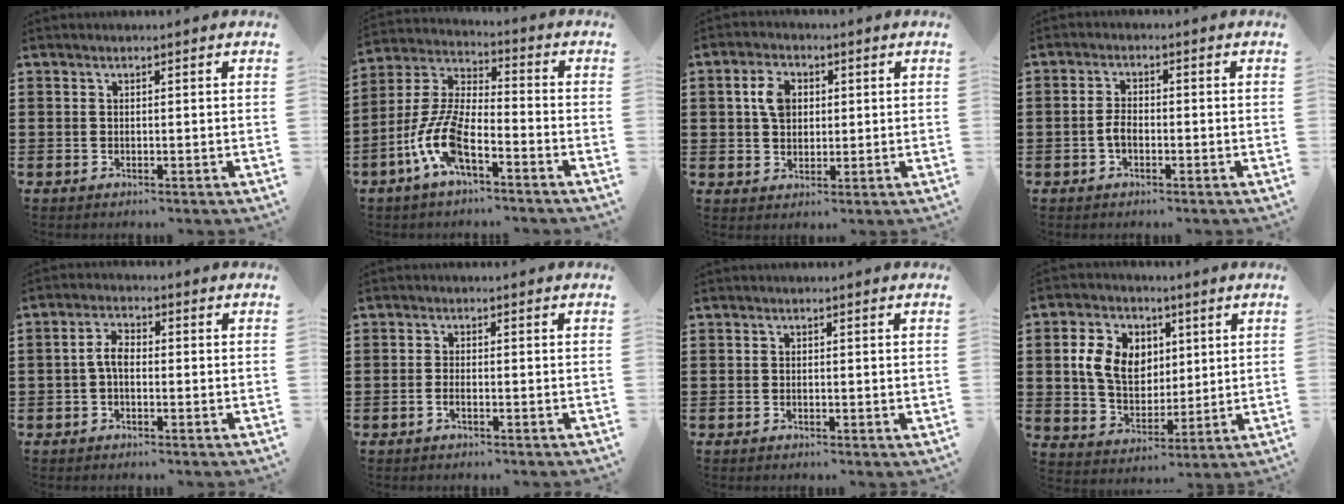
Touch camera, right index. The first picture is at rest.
{"total": 10.0, "force": [-4.9, 3.4, 8.0], "torque": [-0.204, -0.015, -0.099]}
{"total": 5.0, "force": [0.9, 3.6, 3.4], "torque": [-0.068, 0.011, 0.012]}
{"total": 2.6, "force": [-0.9, 1.3, 2.1], "torque": [-0.056, -0.003, -0.021]}
{"total": 3.4, "force": [-0.6, 1.7, 2.9], "torque": [-0.069, 0.001, -0.017]}
{"total": 1.2, "force": [-0.7, 0.0, 1.0], "torque": [-0.022, -0.009, -0.010]}
{"total": 0.5, "force": [-0.1, 0.0, 0.5], "torque": [-0.011, -0.006, -0.001]}
{"total": 8.9, "force": [1.9, 7.0, 5.2], "torque": [-0.123, 0.012, 0.029]}